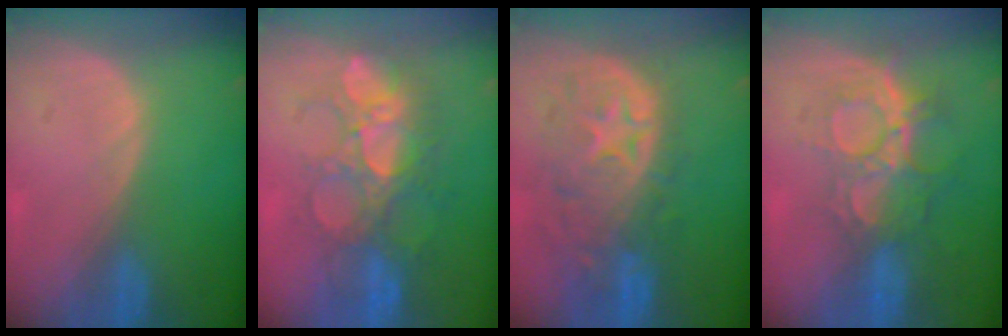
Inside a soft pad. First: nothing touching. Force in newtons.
{"total": 9.0, "press": 8.8, "slide": 1.7}
{"total": 11.0, "press": 9.8, "slide": 5.1}
{"total": 9.4, "press": 8.0, "slide": 5.0}